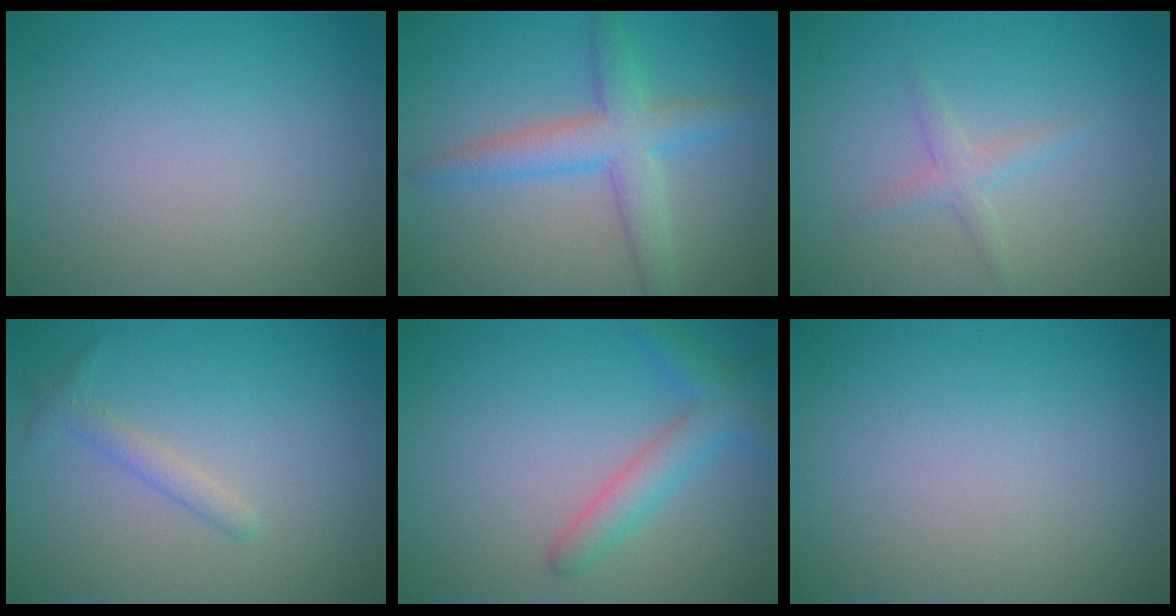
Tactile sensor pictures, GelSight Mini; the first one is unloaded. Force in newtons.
{"total": 4.5, "press": 4.5, "slide": 0.1}
{"total": 1.6, "press": 1.6, "slide": 0.0}
{"total": 1.4, "press": 1.4, "slide": 0.0}
{"total": 3.0, "press": 3.0, "slide": 0.2}
{"total": 0.0}